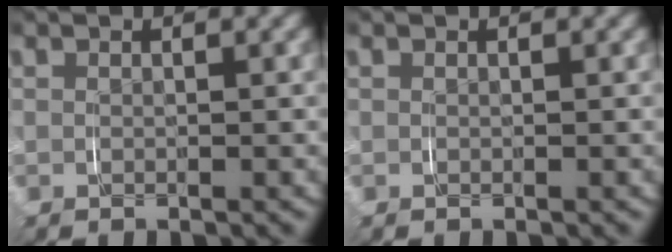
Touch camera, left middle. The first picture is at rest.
{"total": 0.0}